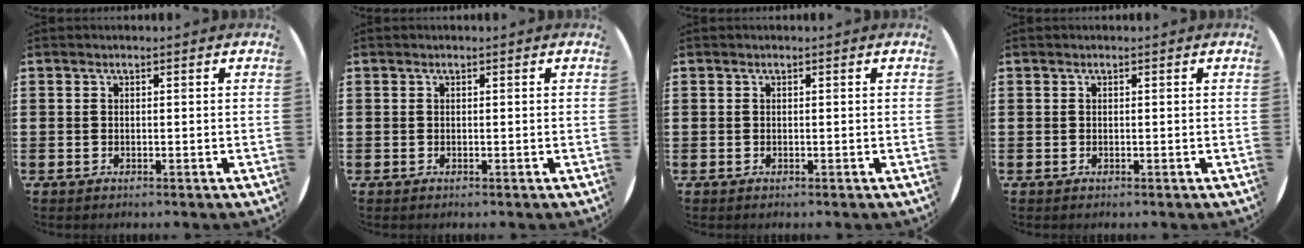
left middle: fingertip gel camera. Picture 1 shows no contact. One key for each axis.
{"total": 0.0}
{"total": 0.0}
{"total": 0.0}